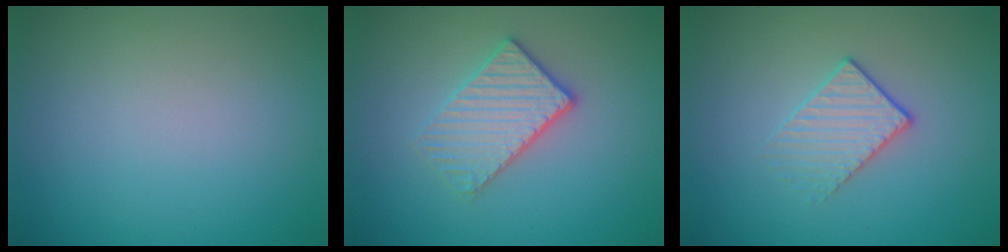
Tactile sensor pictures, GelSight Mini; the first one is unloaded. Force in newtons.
{"total": 3.3, "press": 3.0, "slide": 1.5}
{"total": 1.8, "press": 1.4, "slide": 1.1}